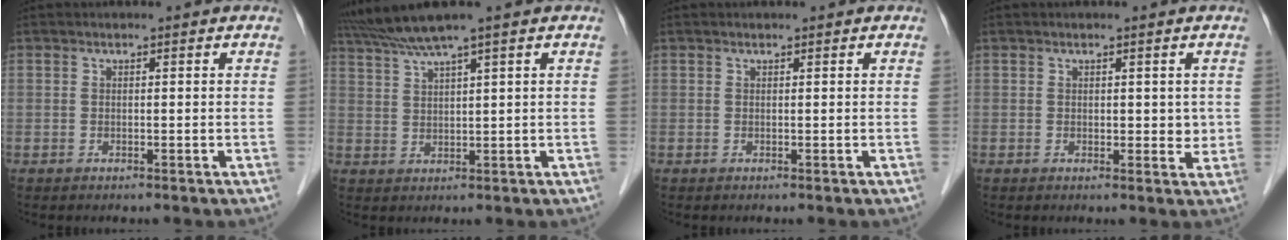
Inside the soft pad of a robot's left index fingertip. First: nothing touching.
{"total": 4.7, "force": [3.8, -1.5, 2.4], "torque": [-0.061, 0.012, 0.082]}
{"total": 0.0}
{"total": 2.1, "force": [0.5, 1.4, 1.5], "torque": [-0.012, -0.004, 0.007]}